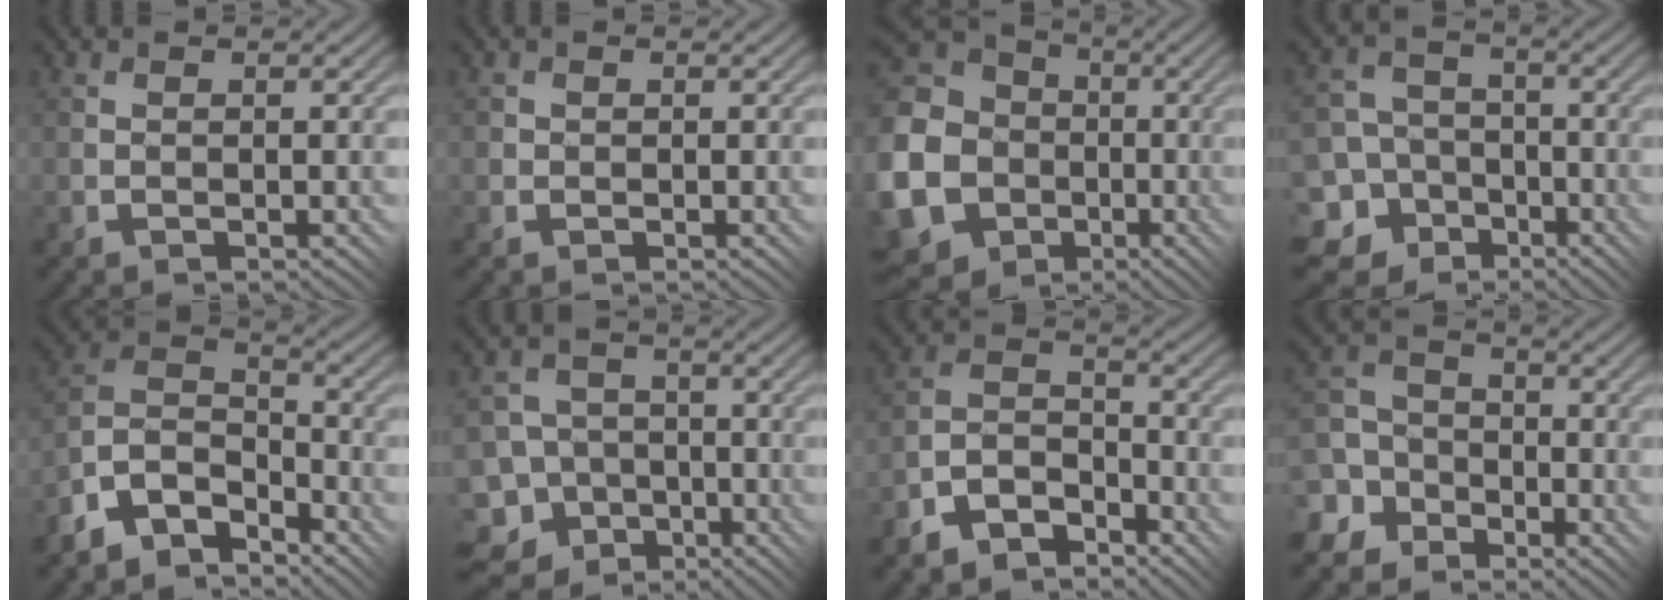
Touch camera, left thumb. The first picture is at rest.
{"total": 1.0, "force": [0.1, 0.9, -0.2], "torque": [0.002, 0.001, 0.000]}
{"total": 23.0, "force": [-5.1, 21.2, 7.3], "torque": [-0.257, -0.021, -0.116]}
{"total": 10.5, "force": [-4.4, 9.2, 2.3], "torque": [-0.096, -0.013, -0.097]}
{"total": 9.0, "force": [-7.1, 4.2, 3.8], "torque": [-0.071, 0.004, -0.152]}
{"total": 11.8, "force": [-7.2, 8.9, 2.6], "torque": [-0.091, -0.020, -0.126]}
{"total": 6.9, "force": [-5.5, 3.4, 2.5], "torque": [-0.050, -0.001, -0.114]}
{"total": 8.3, "force": [-4.1, 7.0, 1.9], "torque": [-0.068, -0.010, -0.102]}